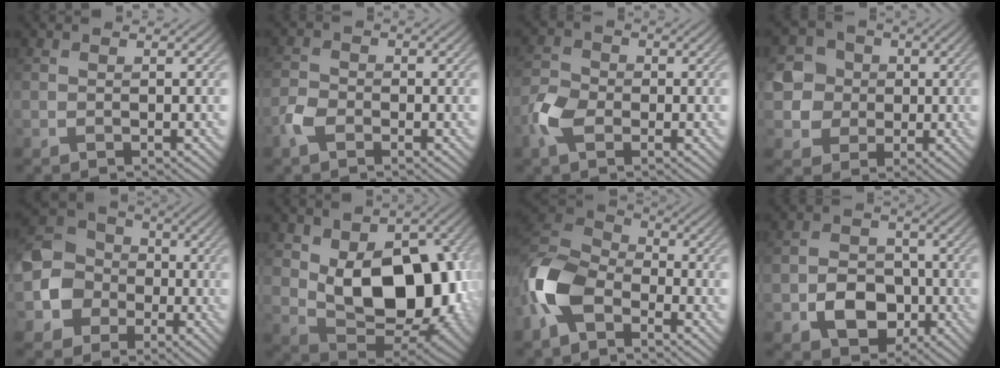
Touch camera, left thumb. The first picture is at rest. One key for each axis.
{"total": 3.0, "fx": -1.9, "fy": 1.8, "fz": 1.5, "tx": -0.037, "ty": -0.001, "tz": -0.048}
{"total": 5.0, "fx": -2.1, "fy": 3.3, "fz": 3.0, "tx": -0.078, "ty": -0.002, "tz": -0.052}
{"total": 6.5, "fx": 0.2, "fy": 6.1, "fz": 2.0, "tx": -0.057, "ty": 0.002, "tz": -0.010}
{"total": 8.3, "fx": -2.0, "fy": 7.5, "fz": 3.1, "tx": -0.082, "ty": -0.003, "tz": -0.059}
{"total": 14.6, "fx": 0.5, "fy": 9.2, "fz": 11.3, "tx": -0.163, "ty": -0.019, "tz": 0.021}
{"total": 10.7, "fx": -5.2, "fy": 6.2, "fz": 7.0, "tx": -0.173, "ty": -0.008, "tz": -0.122}
{"total": 6.7, "fx": -2.4, "fy": 5.0, "fz": 3.7, "tx": -0.066, "ty": -0.006, "tz": -0.047}